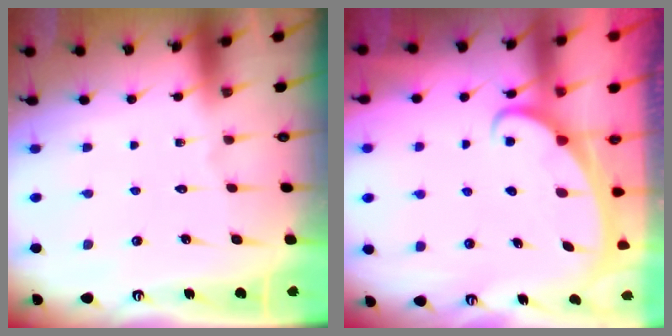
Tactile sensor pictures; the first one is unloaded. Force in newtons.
{"total": 2.4, "press": 2.3, "slide": 0.3}